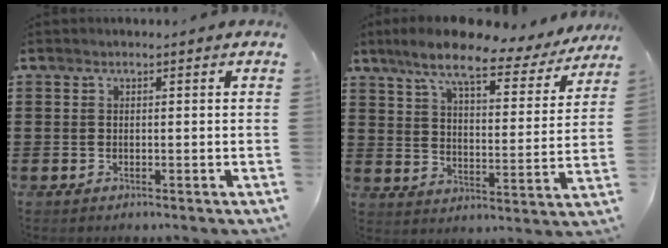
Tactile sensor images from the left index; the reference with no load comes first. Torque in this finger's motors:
{"motor_torque": [2.14, 0.00, 0.75, 0.21]}